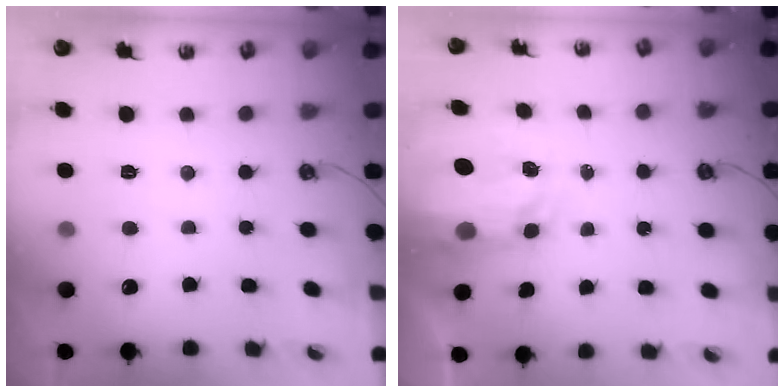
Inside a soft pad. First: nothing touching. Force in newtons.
{"total": 5.4, "press": 5.4, "slide": 0.4}